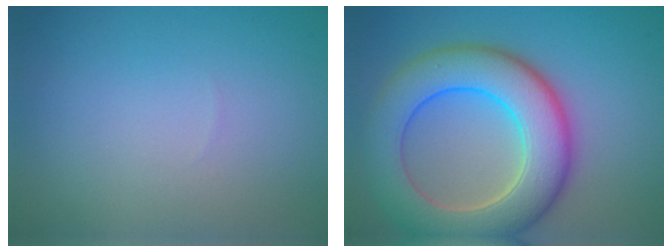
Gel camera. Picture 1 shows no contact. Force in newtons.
{"total": 9.5, "press": 9.5, "slide": 0.7}